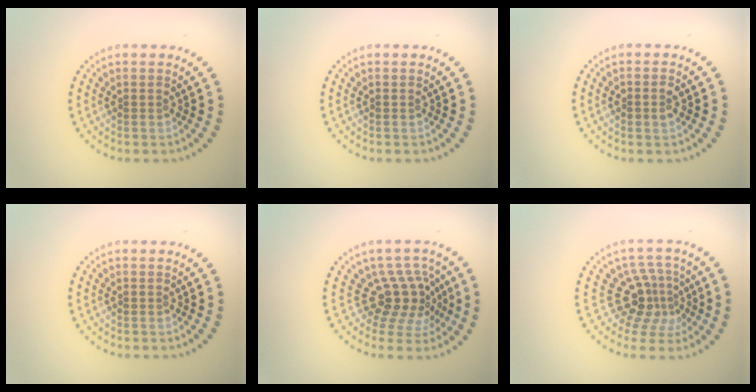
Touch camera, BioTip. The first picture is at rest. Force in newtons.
{"total": 0.0}
{"total": 1.3, "press": 1.3, "slide": 0.1}
{"total": 0.0}
{"total": 3.9, "press": 2.8, "slide": 2.8}
{"total": 3.8, "press": 2.6, "slide": 2.8}